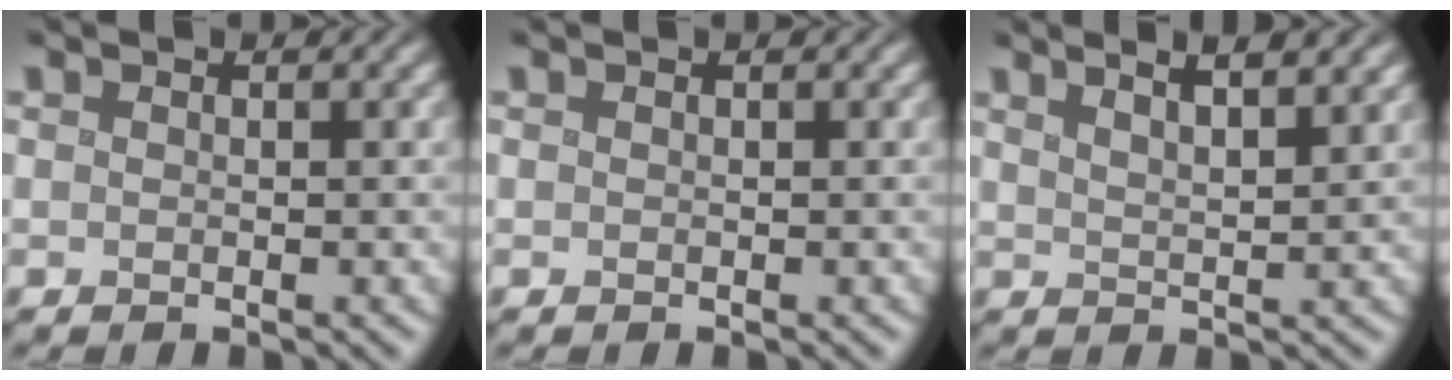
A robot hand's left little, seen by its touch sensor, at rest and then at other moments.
{"total": 0.0}
{"total": 5.5, "force": [3.8, 1.6, 3.6], "torque": [-0.011, 0.026, 0.024]}